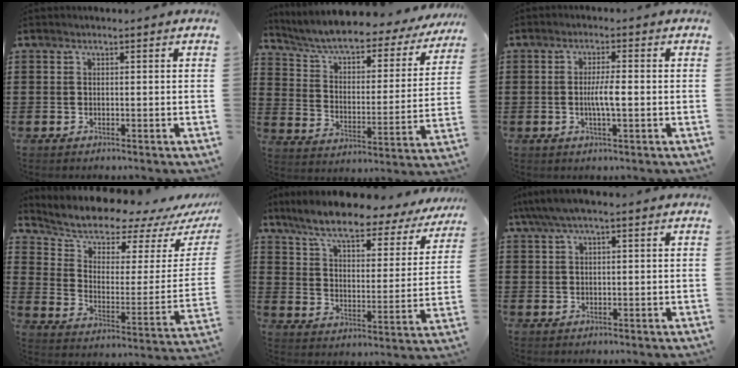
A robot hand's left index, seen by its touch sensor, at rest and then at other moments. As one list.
[{"total": 6.5, "force": [5.6, 0.6, 3.1], "torque": [-0.084, -0.041, 0.091]}, {"total": 3.8, "force": [-0.4, 0.6, 3.7], "torque": [-0.072, -0.003, -0.011]}, {"total": 8.6, "force": [8.0, 2.1, 2.2], "torque": [-0.076, -0.068, 0.135]}, {"total": 9.1, "force": [7.6, 1.1, 5.0], "torque": [-0.118, -0.045, 0.125]}, {"total": 2.8, "force": [1.4, 0.5, 2.4], "torque": [-0.047, 0.003, 0.024]}]